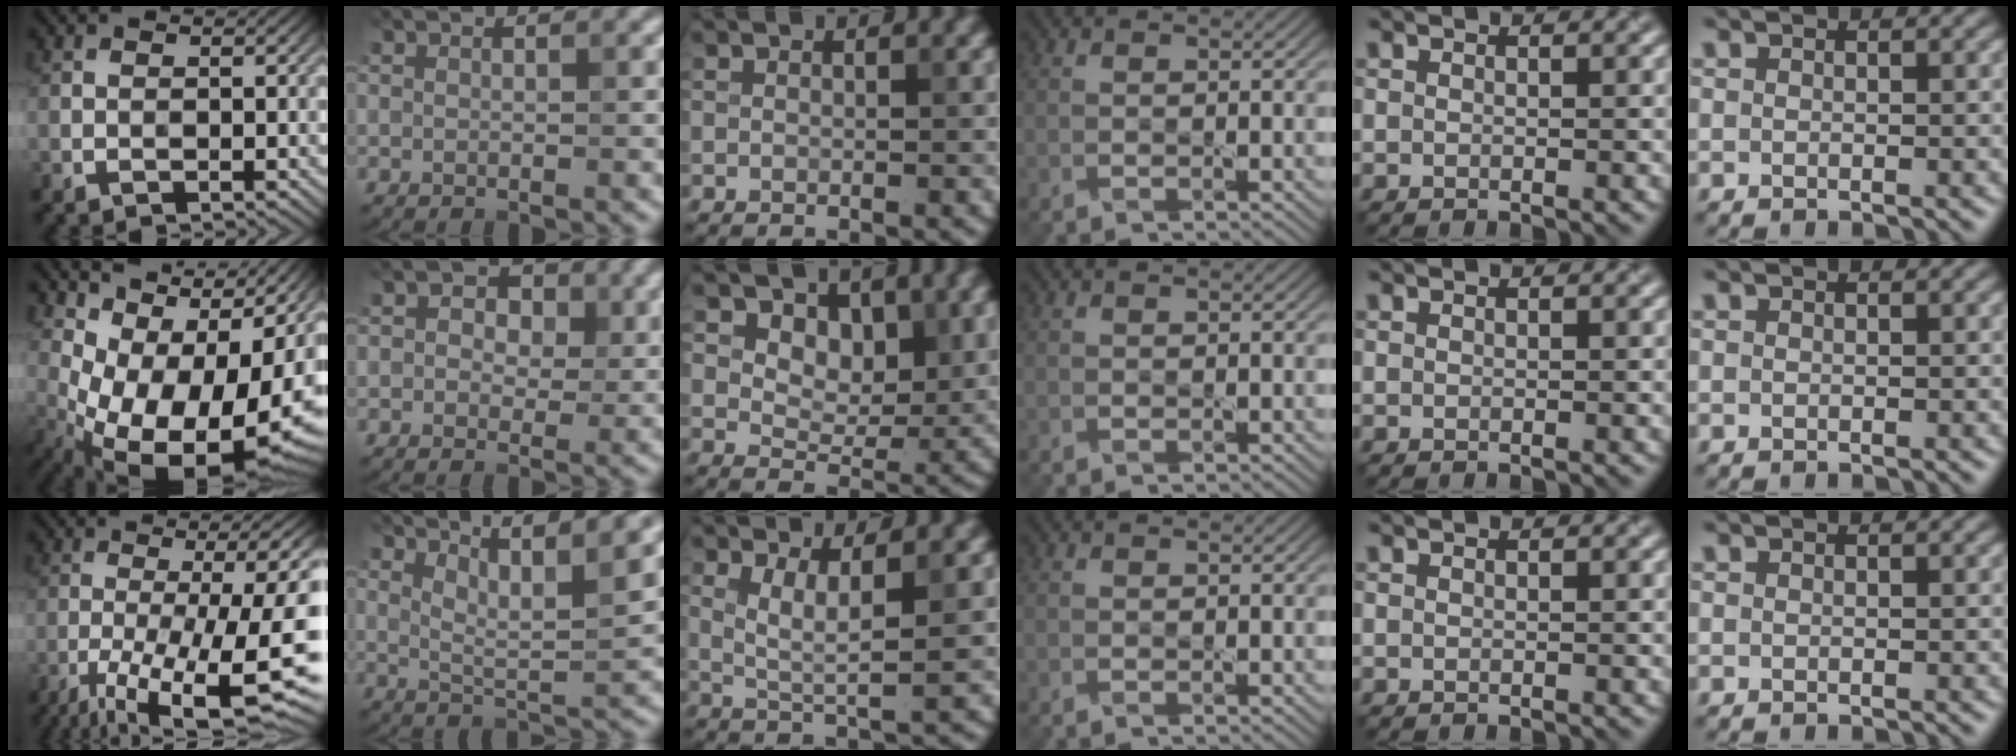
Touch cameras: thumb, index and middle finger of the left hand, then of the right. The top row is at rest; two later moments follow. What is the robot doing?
{"motion": "squeeze", "object": "bubble wrap"}